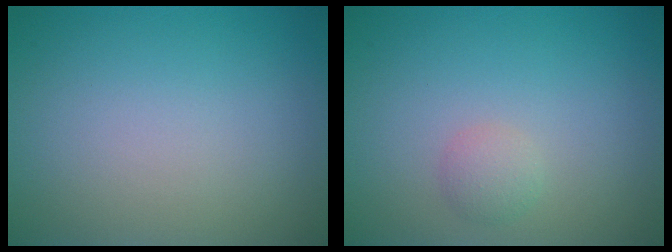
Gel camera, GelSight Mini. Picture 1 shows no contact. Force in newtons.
{"total": 1.3, "press": 1.3, "slide": 0.1}